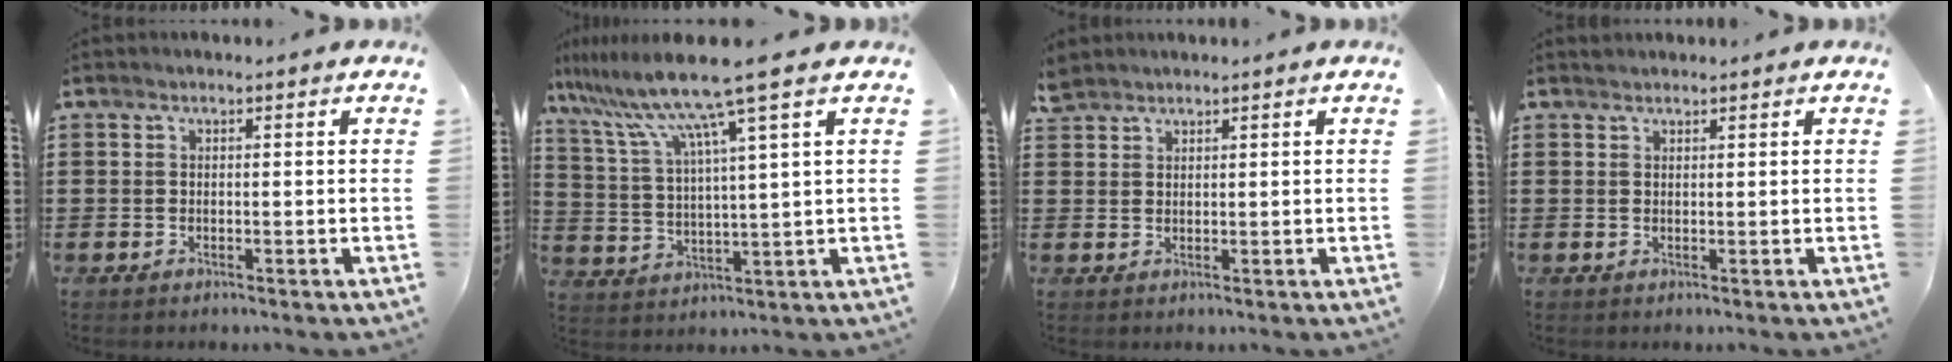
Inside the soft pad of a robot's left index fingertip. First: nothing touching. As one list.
[{"total": 10.8, "force": [7.7, -0.5, 7.6], "torque": [-0.173, -0.033, 0.125]}, {"total": 2.2, "force": [2.0, 0.8, 0.2], "torque": [-0.009, 0.002, 0.041]}, {"total": 0.9, "force": [0.8, 0.3, 0.0], "torque": [-0.002, 0.002, 0.017]}]